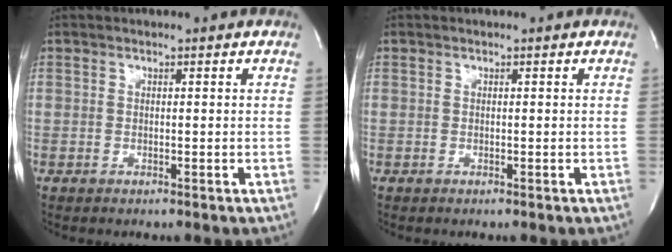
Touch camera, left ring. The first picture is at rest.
{"total": 0.0}